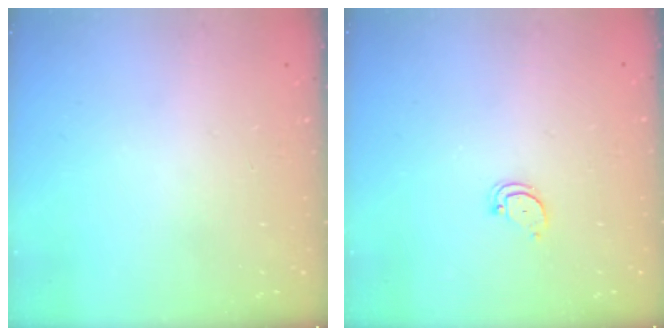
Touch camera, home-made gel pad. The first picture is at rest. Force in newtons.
{"total": 2.4, "press": 2.4, "slide": 0.2}